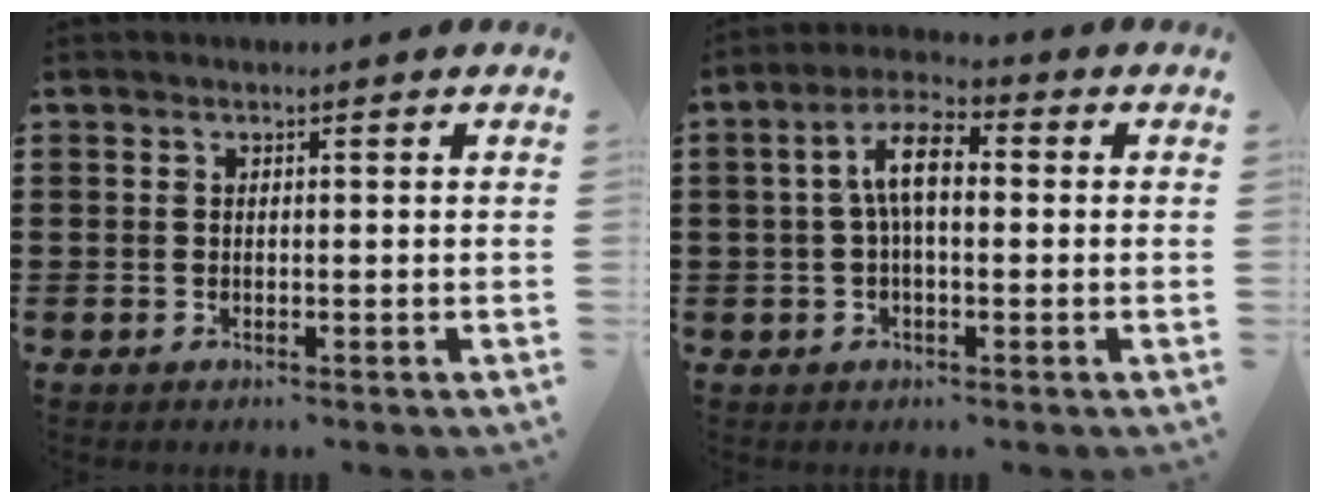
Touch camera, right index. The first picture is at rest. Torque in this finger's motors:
{"motor_torque": [1.56, 0.58, 0.84, 0.21]}